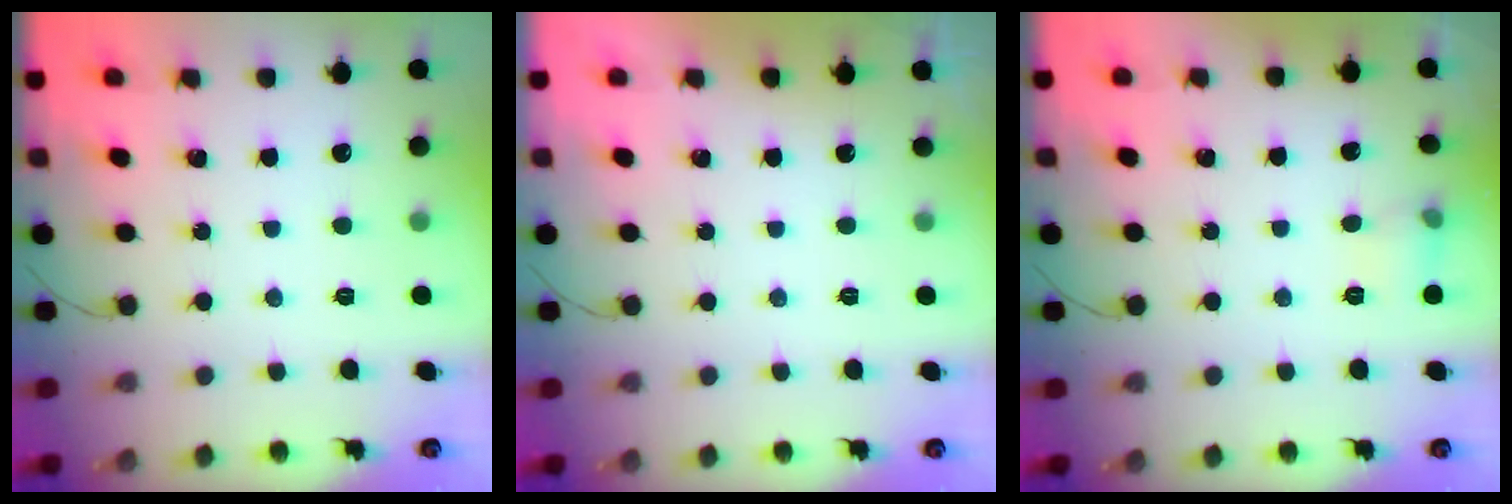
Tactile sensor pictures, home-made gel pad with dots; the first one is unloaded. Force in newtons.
{"total": 0.0}
{"total": 6.6, "press": 6.4, "slide": 1.6}